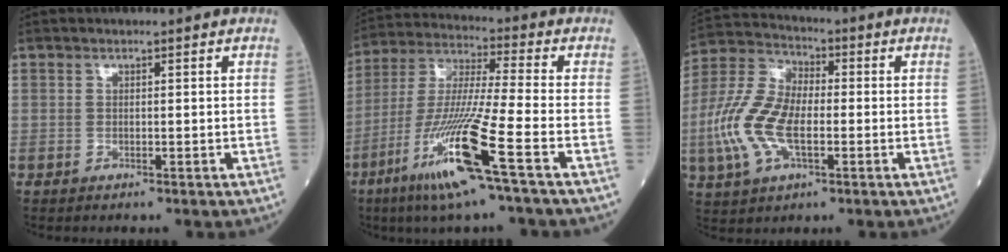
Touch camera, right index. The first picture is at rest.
{"total": 15.2, "force": [-7.2, -1.1, 13.4], "torque": [-0.277, -0.028, -0.140]}
{"total": 12.6, "force": [-2.4, 6.1, 10.7], "torque": [-0.254, 0.013, -0.050]}